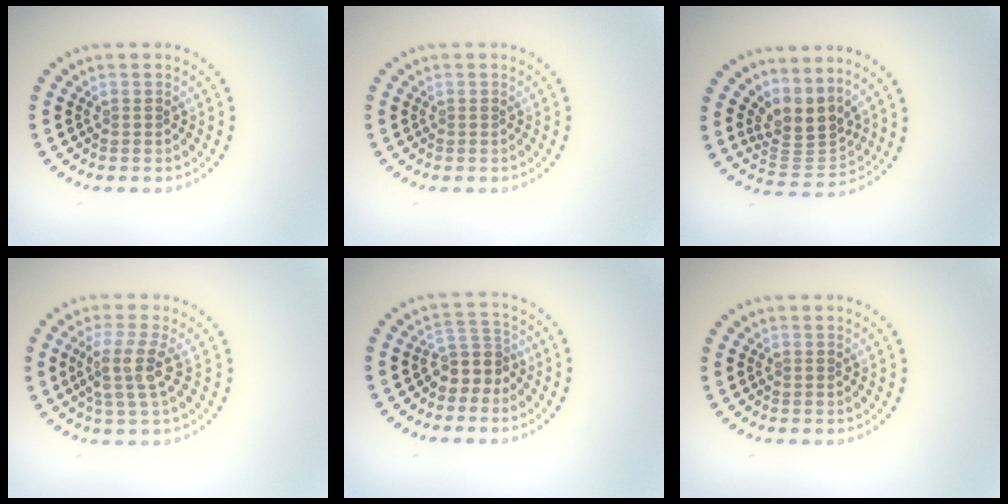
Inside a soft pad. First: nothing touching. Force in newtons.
{"total": 0.0}
{"total": 3.5, "press": 2.6, "slide": 2.4}
{"total": 3.5, "press": 2.7, "slide": 2.2}
{"total": 2.7, "press": 2.0, "slide": 1.8}
{"total": 0.0}